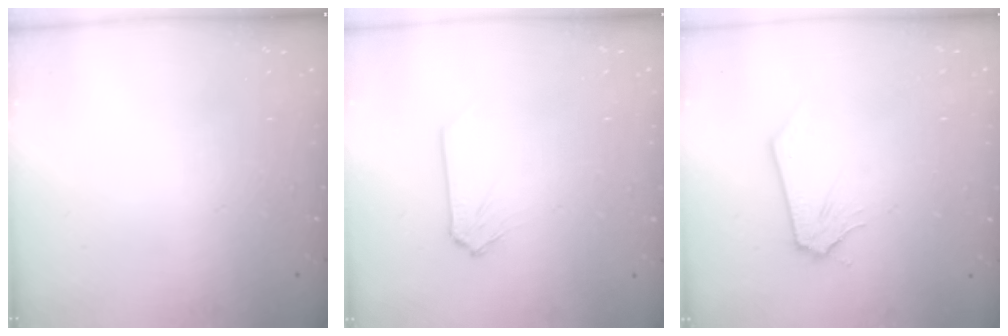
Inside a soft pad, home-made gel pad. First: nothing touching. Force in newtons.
{"total": 0.0}
{"total": 0.0}